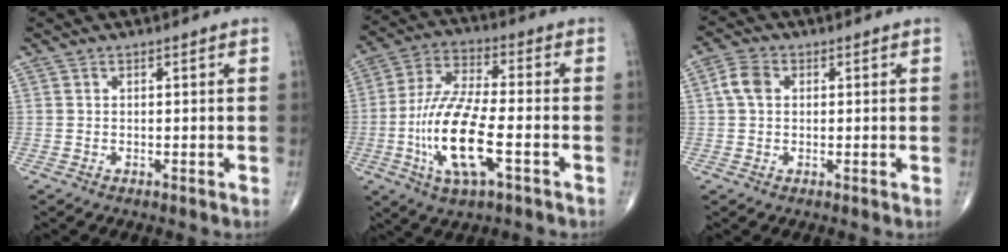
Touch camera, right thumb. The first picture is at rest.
{"total": 15.8, "force": [-4.4, 5.2, 14.3], "torque": [-0.299, 0.019, -0.081]}
{"total": 4.1, "force": [0.7, 2.9, 2.7], "torque": [-0.056, 0.011, 0.010]}